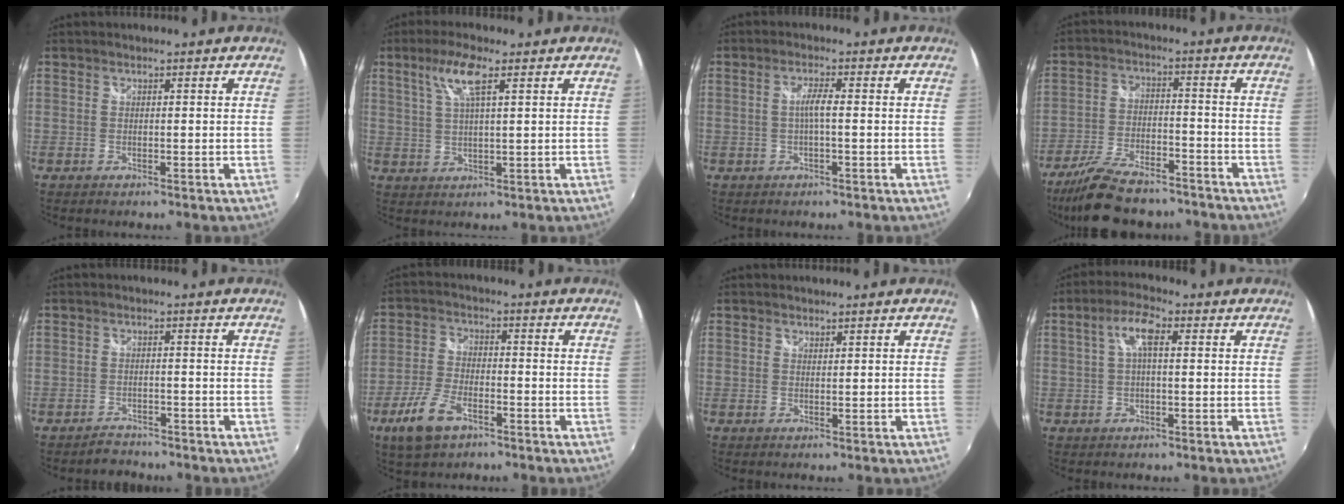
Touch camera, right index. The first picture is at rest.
{"total": 6.2, "force": [3.0, 1.1, 5.3], "torque": [-0.105, 0.005, 0.059]}
{"total": 2.4, "force": [-0.4, 0.0, 2.4], "torque": [-0.046, 0.003, -0.008]}
{"total": 15.8, "force": [-13.0, 5.3, 7.4], "torque": [-0.159, -0.018, -0.211]}
{"total": 2.9, "force": [-2.6, 1.4, 0.1], "torque": [-0.012, 0.002, -0.042]}
{"total": 8.0, "force": [-4.7, 3.9, 5.2], "torque": [-0.124, -0.006, -0.088]}
{"total": 0.6, "force": [0.6, 0.2, 0.0], "torque": [0.001, 0.001, 0.011]}
{"total": 5.4, "force": [1.3, 1.7, 5.0], "torque": [-0.096, 0.014, 0.023]}